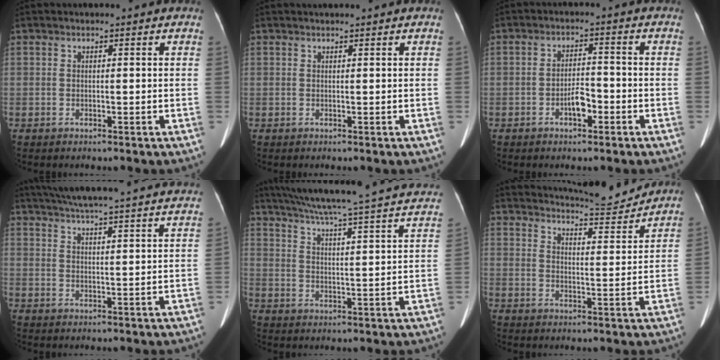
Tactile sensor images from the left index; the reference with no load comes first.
{"total": 1.1, "force": [1.0, -0.2, 0.5], "torque": [-0.007, 0.016, 0.021]}
{"total": 3.6, "force": [-1.9, 1.4, 2.6], "torque": [-0.047, 0.006, -0.034]}
{"total": 26.1, "force": [23.9, 0.7, 10.5], "torque": [-0.175, -0.007, 0.305]}
{"total": 28.1, "force": [25.1, 1.1, 12.5], "torque": [-0.209, -0.032, 0.319]}
{"total": 10.5, "force": [10.4, 0.0, 1.9], "torque": [-0.034, -0.009, 0.144]}